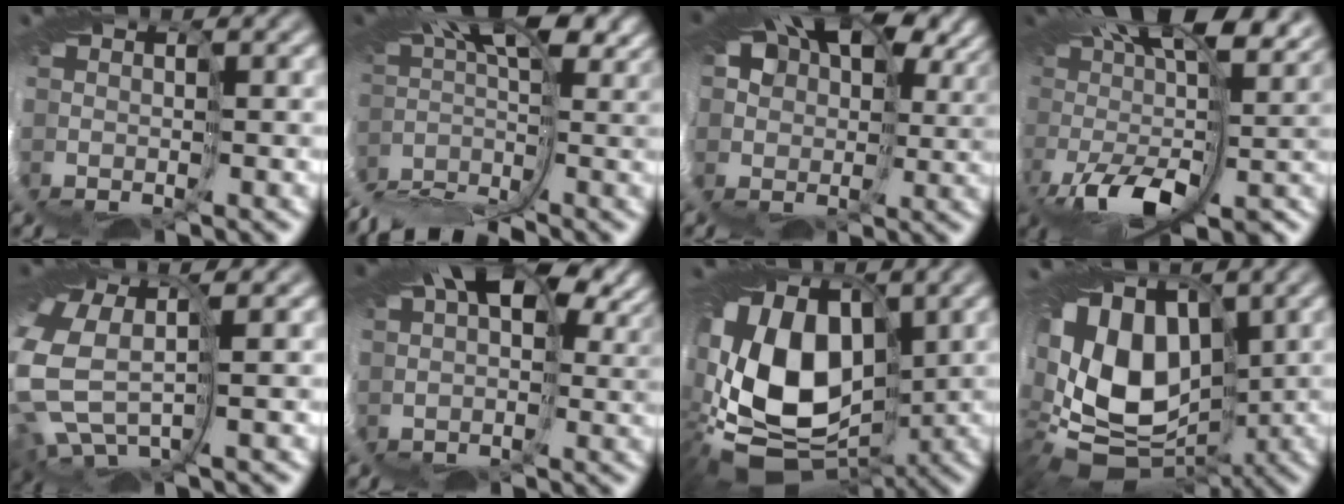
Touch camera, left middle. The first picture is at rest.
{"total": 6.9, "force": [-3.8, 1.9, 5.5], "torque": [-0.094, 0.009, -0.085]}
{"total": 14.3, "force": [5.7, 10.4, 8.0], "torque": [-0.180, 0.026, 0.100]}
{"total": 12.5, "force": [0.7, 5.8, 11.0], "torque": [-0.184, -0.008, 0.017]}
{"total": 7.2, "force": [-0.1, 4.8, 5.3], "torque": [-0.176, -0.023, 0.013]}
{"total": 12.4, "force": [5.6, 6.9, 8.6], "torque": [-0.135, 0.045, 0.086]}
{"total": 13.0, "force": [-1.0, 8.8, 9.5], "torque": [-0.194, -0.004, -0.026]}
{"total": 11.7, "force": [0.0, 8.7, 7.8], "torque": [-0.151, -0.012, 0.011]}